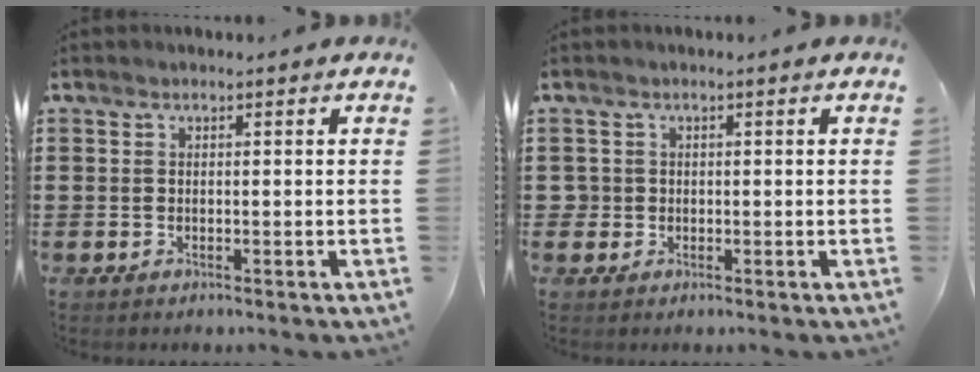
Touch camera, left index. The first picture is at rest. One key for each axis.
{"total": 1.2, "fx": -0.1, "fy": 1.2, "fz": 0.1, "tx": -0.007, "ty": 0.005, "tz": -0.005}